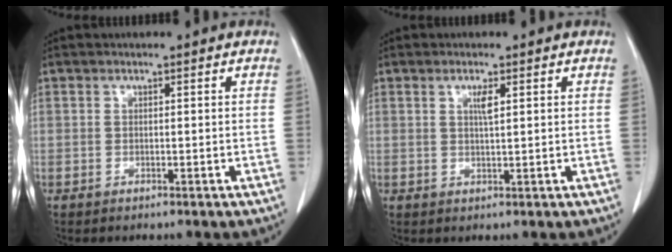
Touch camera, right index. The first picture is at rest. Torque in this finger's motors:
{"motor_torque": [0.03, 0.01, 0.03, 0.02]}